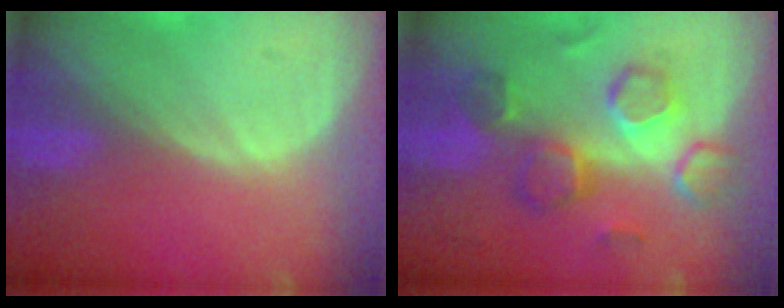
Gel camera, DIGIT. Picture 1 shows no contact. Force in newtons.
{"total": 8.5, "press": 8.3, "slide": 2.1}